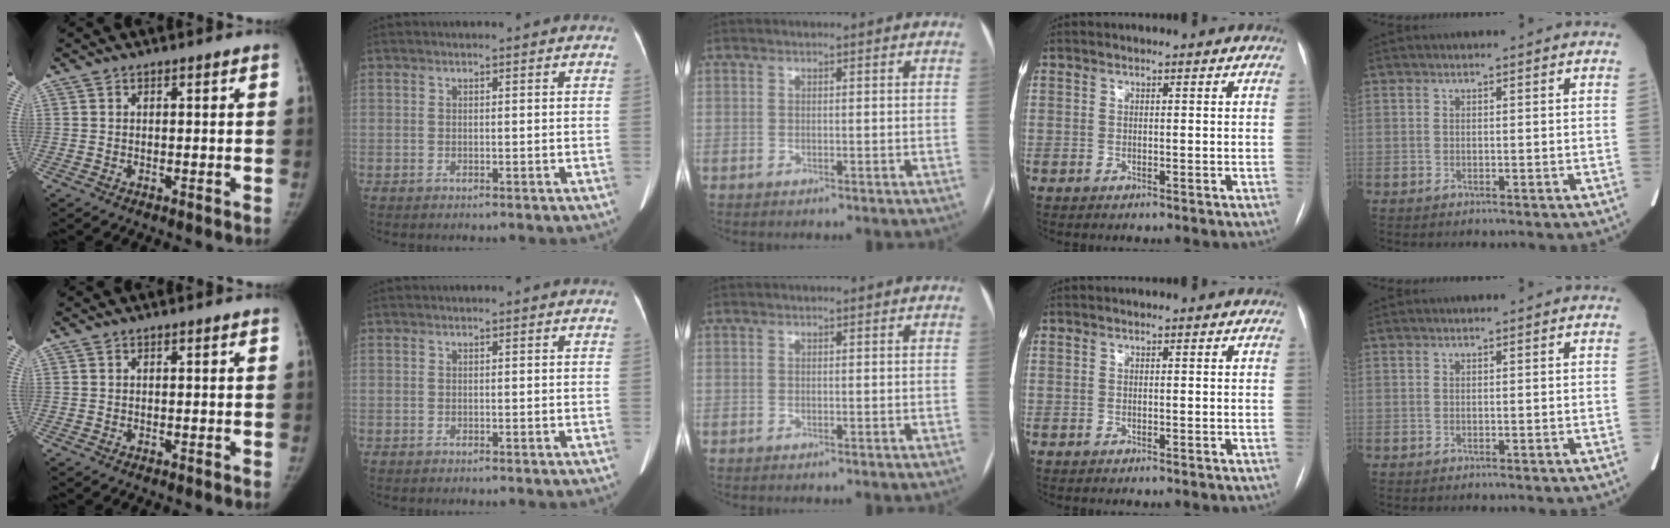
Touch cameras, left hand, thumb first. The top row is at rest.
{}